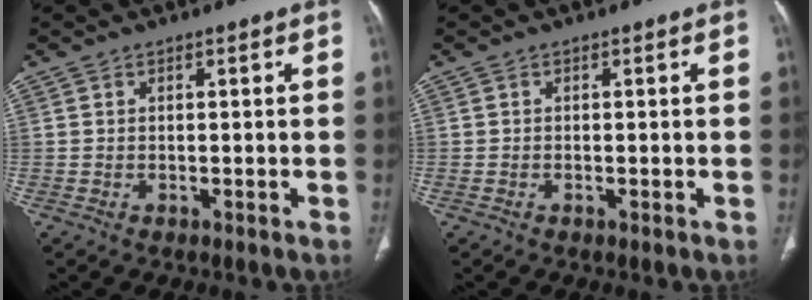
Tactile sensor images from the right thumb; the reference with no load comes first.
{"total": 0.6, "force": [-0.2, 0.2, 0.5], "torque": [-0.013, -0.002, -0.004]}